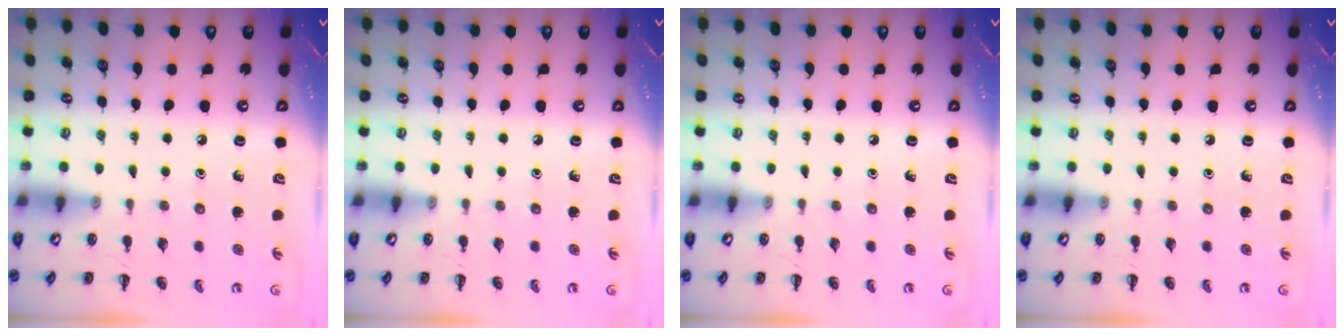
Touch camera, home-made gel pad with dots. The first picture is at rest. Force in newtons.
{"total": 0.0}
{"total": 0.0}
{"total": 0.0}